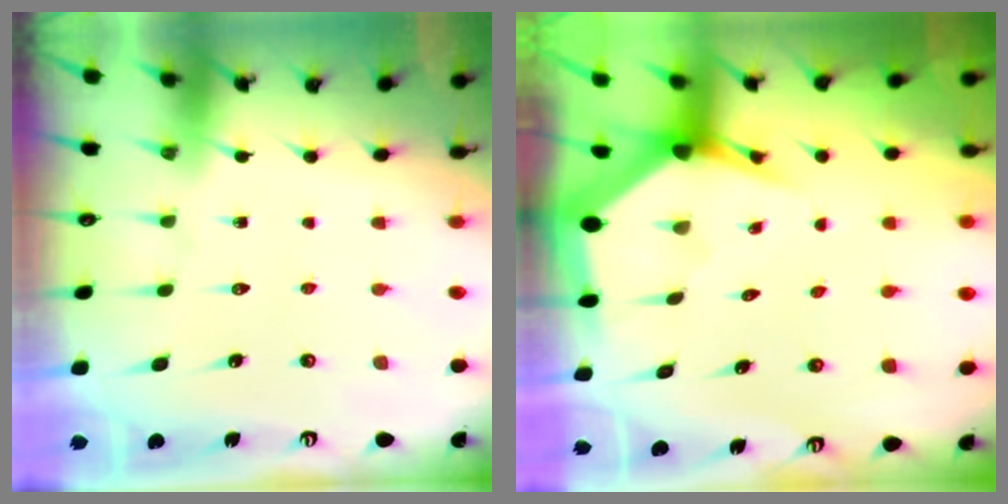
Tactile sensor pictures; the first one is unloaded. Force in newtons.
{"total": 4.3, "press": 4.2, "slide": 0.4}